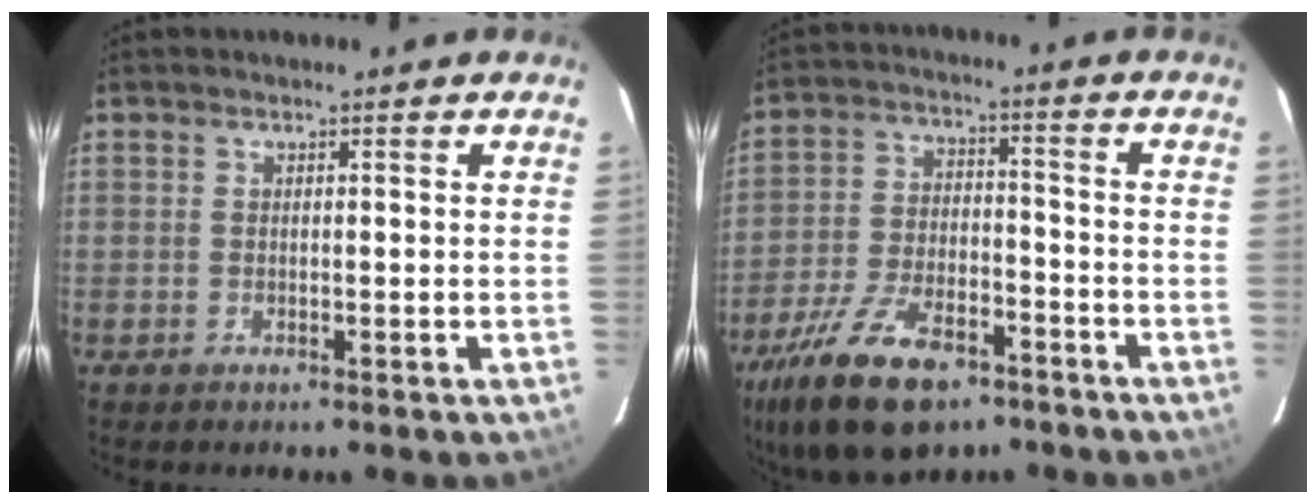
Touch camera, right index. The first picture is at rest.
{"total": 17.4, "force": [-11.5, 7.8, 10.6], "torque": [-0.229, -0.024, -0.198]}